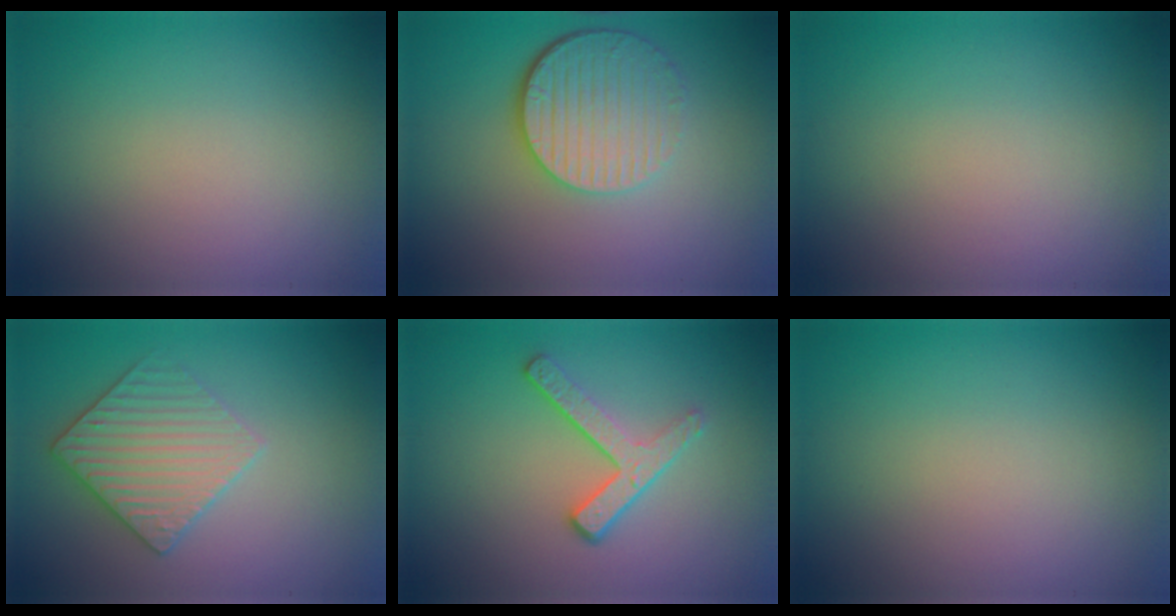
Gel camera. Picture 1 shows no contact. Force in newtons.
{"total": 5.6, "press": 4.1, "slide": 3.8}
{"total": 0.0}
{"total": 3.5, "press": 3.5, "slide": 0.5}
{"total": 2.9, "press": 2.3, "slide": 1.7}
{"total": 0.0}